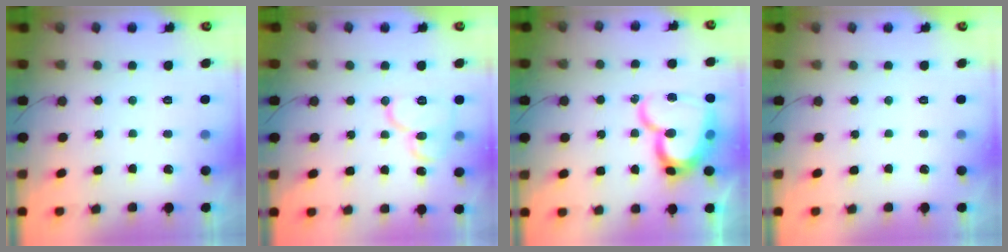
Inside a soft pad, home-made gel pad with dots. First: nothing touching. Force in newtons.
{"total": 11.9, "press": 11.8, "slide": 1.5}
{"total": 17.9, "press": 17.8, "slide": 1.3}
{"total": 0.0}